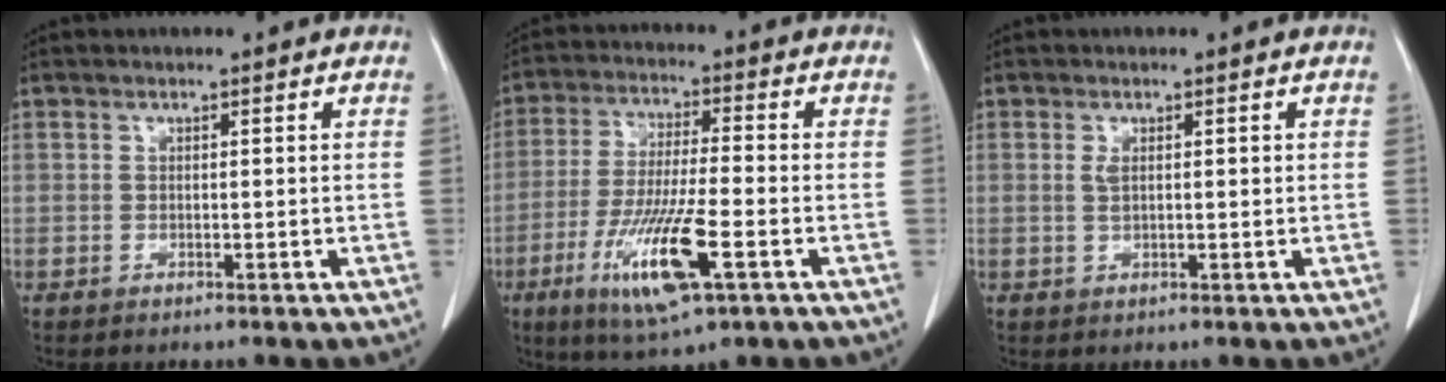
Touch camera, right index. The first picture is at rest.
{"total": 13.0, "force": [-5.1, 1.5, 11.9], "torque": [-0.236, -0.027, -0.089]}
{"total": 1.9, "force": [0.4, 0.8, 1.7], "torque": [-0.034, 0.004, 0.010]}